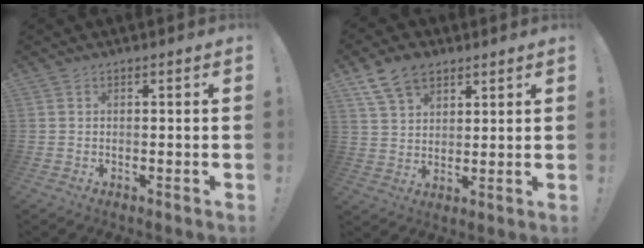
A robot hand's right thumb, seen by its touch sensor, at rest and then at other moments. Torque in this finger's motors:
{"motor_torque": [-0.39, 0.48, 0.17, -0.06, 0.00]}